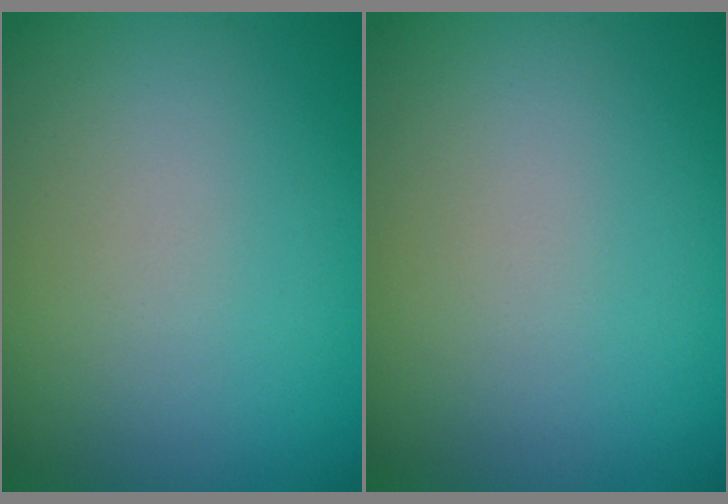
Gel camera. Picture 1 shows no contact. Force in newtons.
{"total": 0.0}